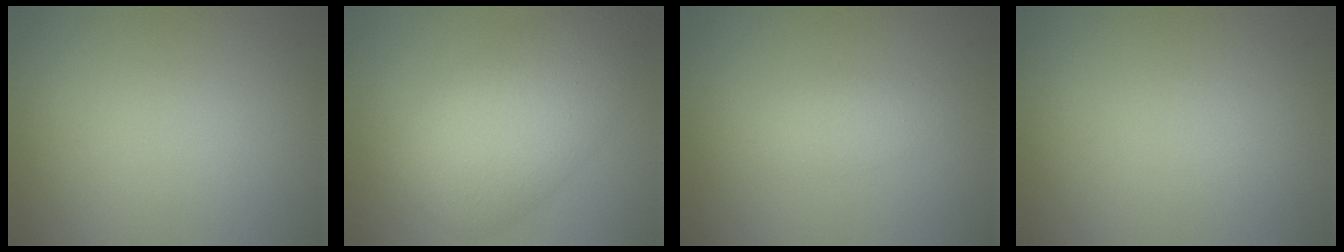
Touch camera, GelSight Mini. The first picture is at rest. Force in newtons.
{"total": 7.8, "press": 7.8, "slide": 0.5}
{"total": 1.8, "press": 1.8, "slide": 0.1}
{"total": 0.0}